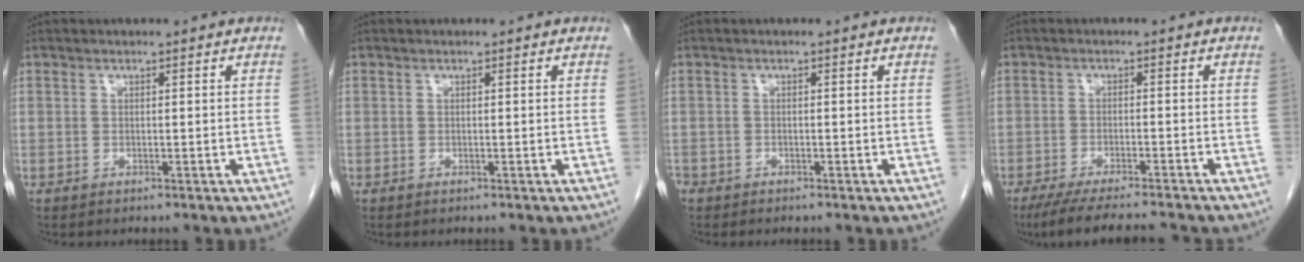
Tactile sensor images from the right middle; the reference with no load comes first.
{"total": 0.0}
{"total": 1.5, "force": [-1.2, 0.9, 0.3], "torque": [-0.014, -0.001, -0.022]}
{"total": 11.5, "force": [-10.2, 0.4, 5.3], "torque": [-0.072, -0.021, -0.151]}